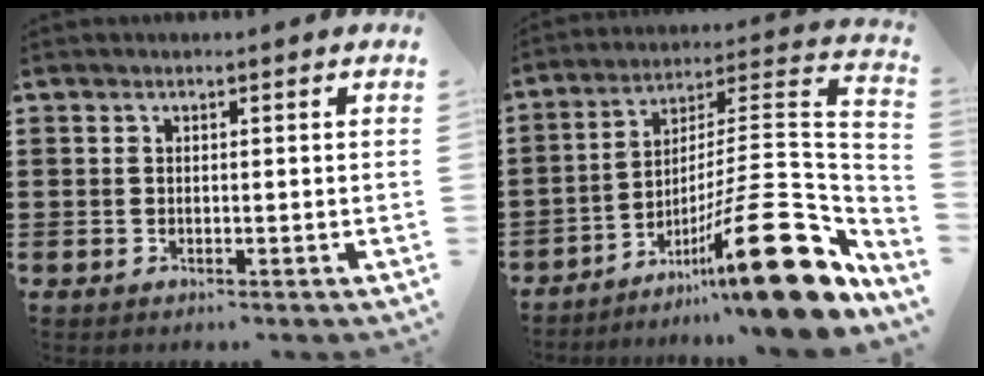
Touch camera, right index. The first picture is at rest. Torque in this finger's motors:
{"motor_torque": [1.16, -0.97, 0.17, 0.01]}